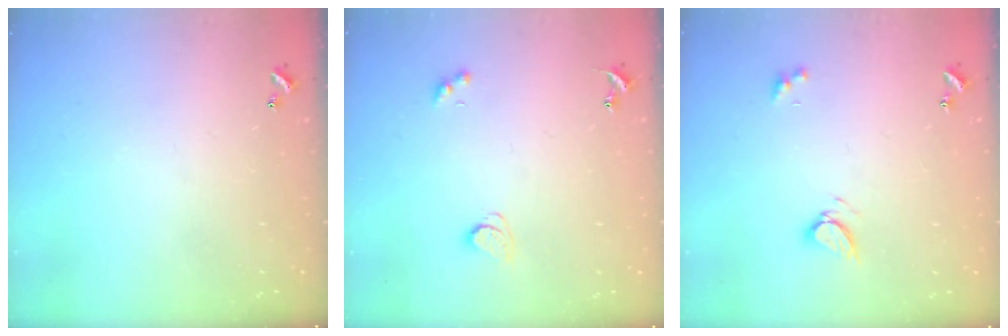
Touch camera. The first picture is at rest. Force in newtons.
{"total": 2.3, "press": 2.2, "slide": 0.7}
{"total": 5.1, "press": 5.1, "slide": 0.5}